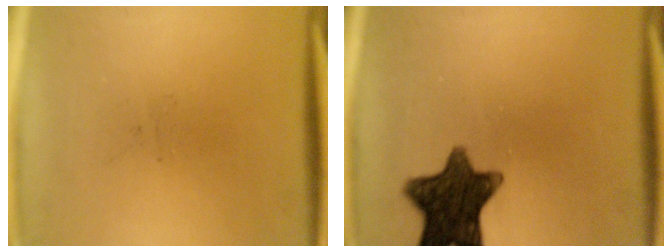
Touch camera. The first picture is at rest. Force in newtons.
{"total": 11.9}